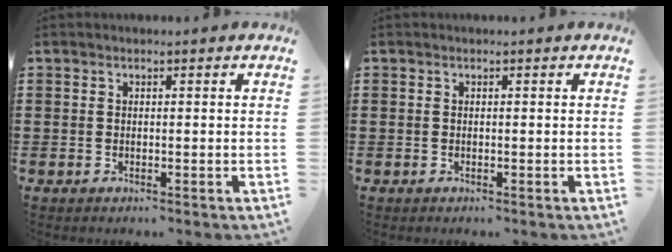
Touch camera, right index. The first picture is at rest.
{"total": 0.0}